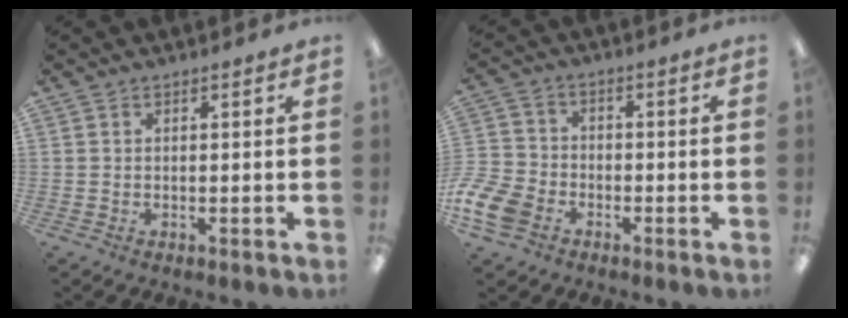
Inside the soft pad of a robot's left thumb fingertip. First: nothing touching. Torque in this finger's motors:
{"motor_torque": [-0.77, 1.52, 0.96, 1.00, 0.20]}